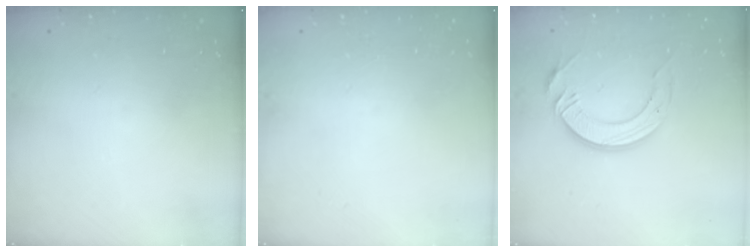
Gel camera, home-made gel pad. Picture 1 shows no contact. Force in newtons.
{"total": 0.0}
{"total": 12.8, "press": 12.7, "slide": 1.2}